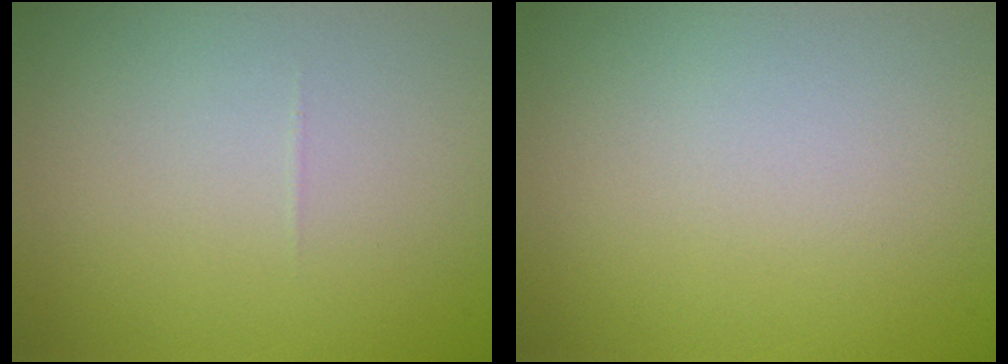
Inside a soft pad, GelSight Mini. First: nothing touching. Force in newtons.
{"total": 0.0}